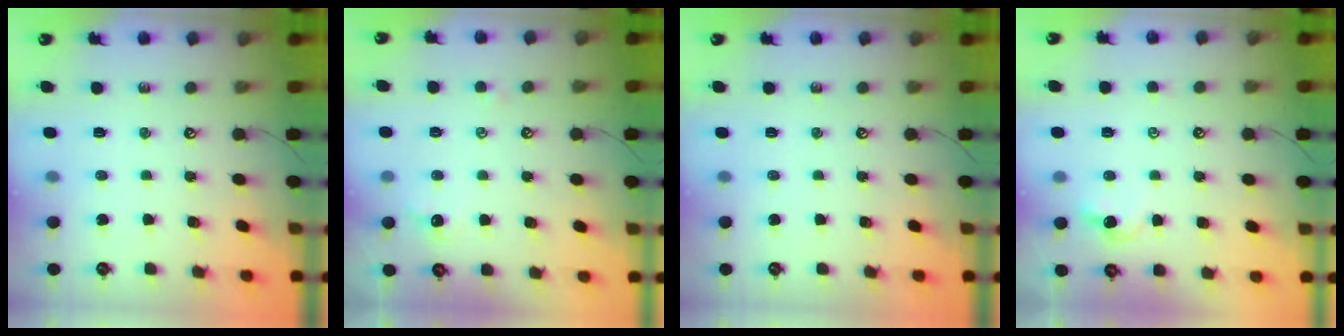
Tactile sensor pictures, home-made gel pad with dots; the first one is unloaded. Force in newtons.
{"total": 0.6, "press": 0.1, "slide": 0.6}
{"total": 0.0}
{"total": 0.8, "press": 0.6, "slide": 0.5}